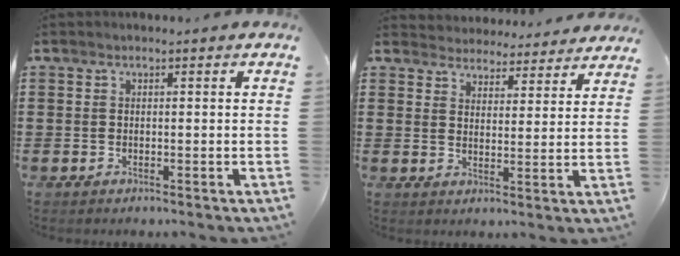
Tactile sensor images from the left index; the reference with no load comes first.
{"total": 4.2, "force": [4.2, 0.4, -0.3], "torque": [-0.015, -0.024, 0.074]}